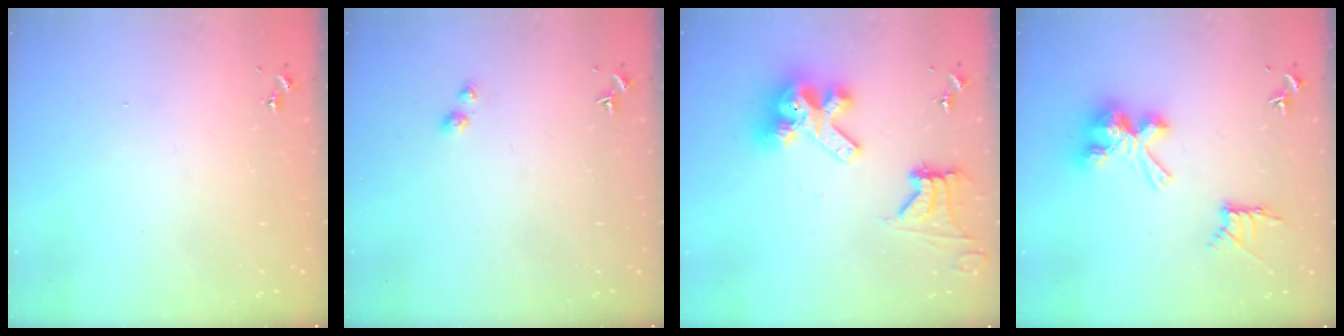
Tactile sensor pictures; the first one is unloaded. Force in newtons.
{"total": 2.8, "press": 2.8, "slide": 0.2}
{"total": 14.0, "press": 14.0, "slide": 1.2}
{"total": 14.4, "press": 14.4, "slide": 0.9}